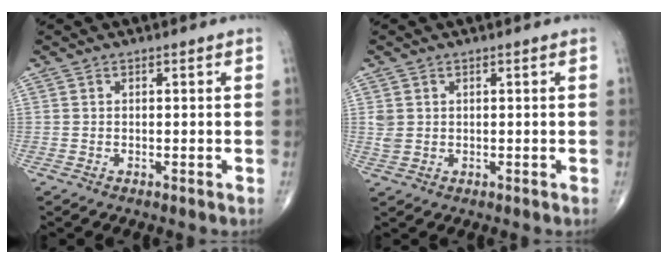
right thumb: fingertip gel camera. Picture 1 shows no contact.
{"total": 2.3, "force": [0.4, 1.9, 1.2], "torque": [-0.026, 0.000, 0.014]}